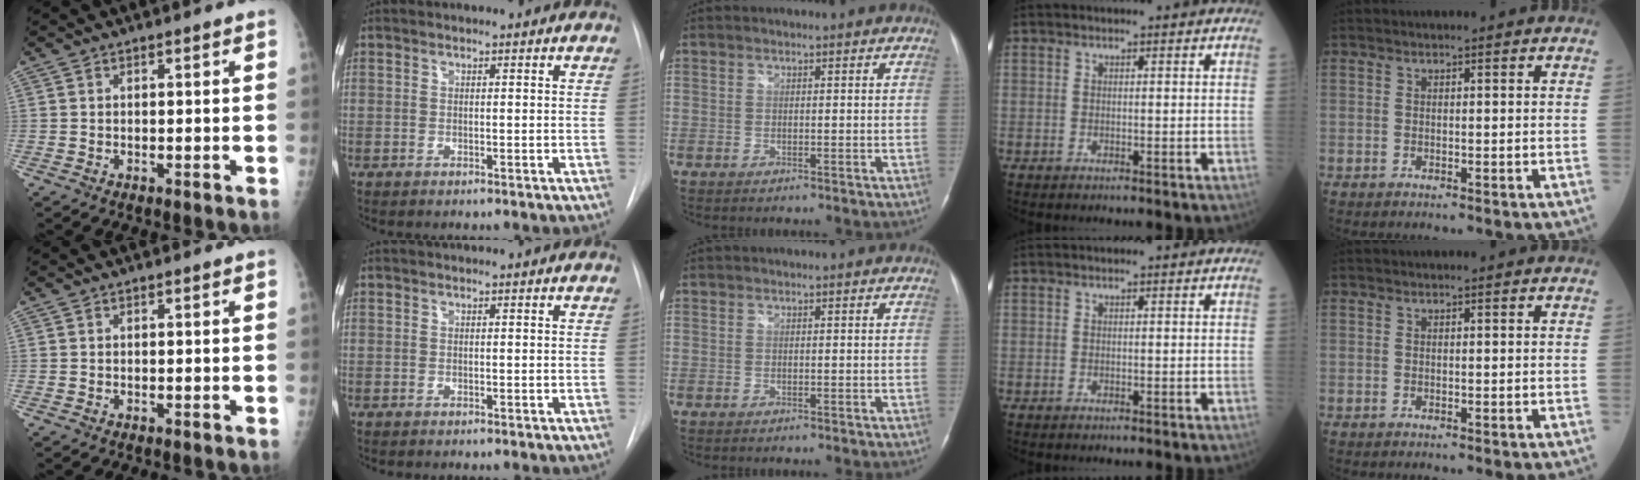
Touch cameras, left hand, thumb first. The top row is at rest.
{}